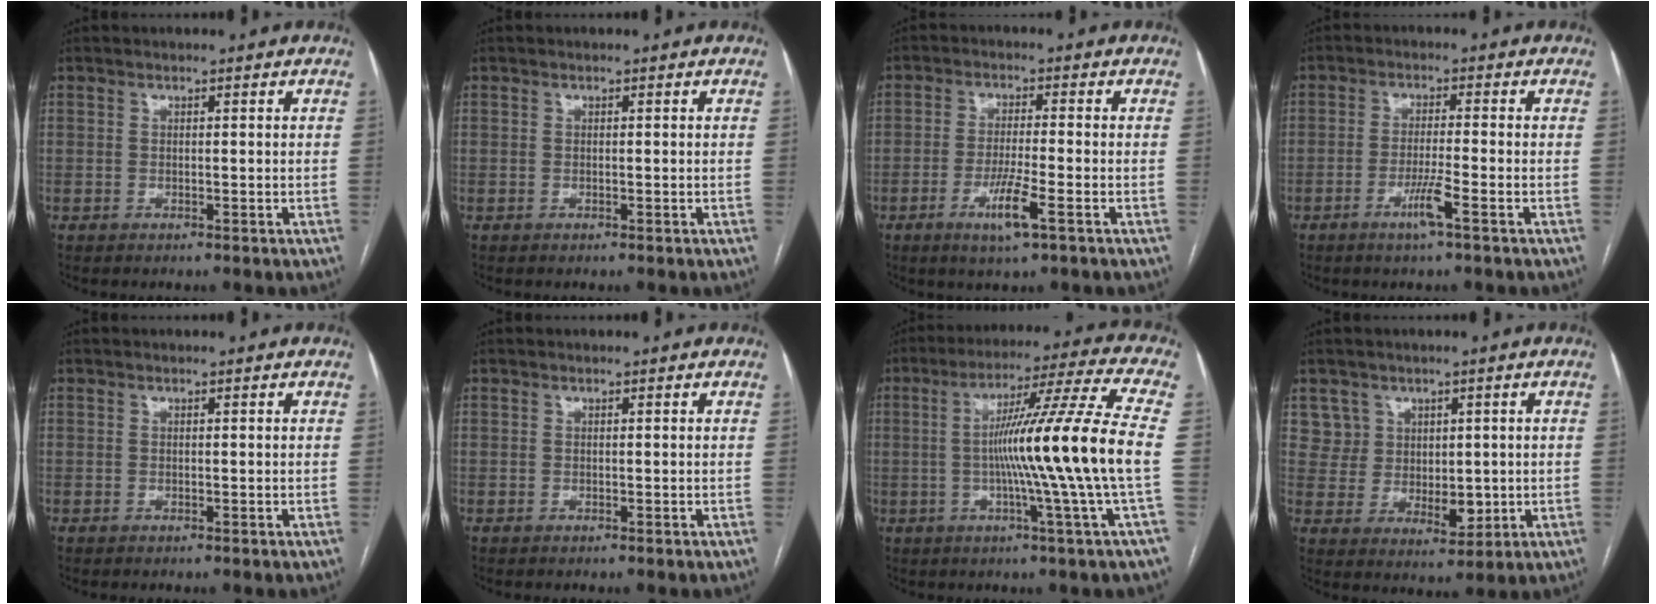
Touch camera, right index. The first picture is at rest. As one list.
[{"total": 0.0}, {"total": 6.4, "force": [-2.8, 0.2, 5.7], "torque": [-0.110, -0.014, -0.050]}, {"total": 4.2, "force": [-2.2, -0.6, 3.6], "torque": [-0.072, -0.010, -0.044]}, {"total": 0.0}, {"total": 0.0}, {"total": 16.5, "force": [-1.5, -3.4, 16.1], "torque": [-0.256, -0.011, -0.034]}, {"total": 6.4, "force": [2.7, 5.6, 1.2], "torque": [-0.021, 0.007, 0.063]}]